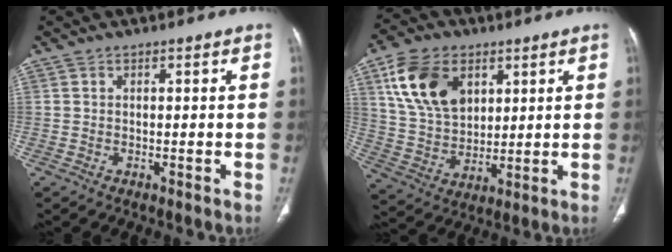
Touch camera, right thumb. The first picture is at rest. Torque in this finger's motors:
{"motor_torque": [0.38, 3.70, 0.37, -0.02, 0.40]}